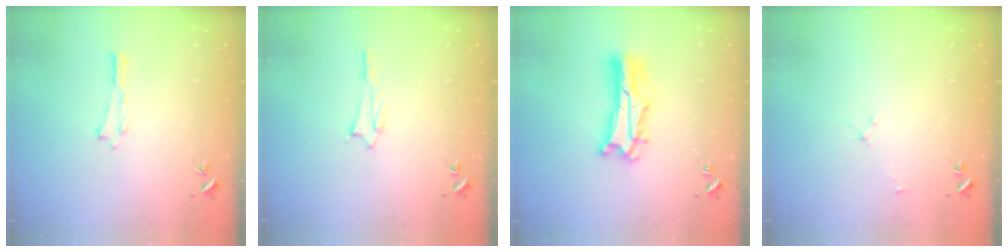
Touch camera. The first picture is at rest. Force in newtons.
{"total": 1.4, "press": 1.4, "slide": 0.2}
{"total": 7.6, "press": 7.5, "slide": 0.7}
{"total": 1.9, "press": 1.9, "slide": 0.3}